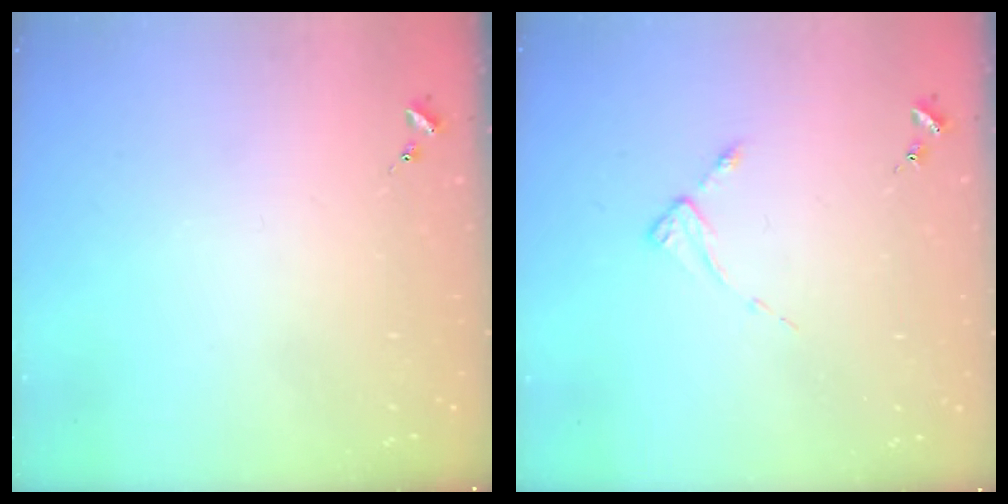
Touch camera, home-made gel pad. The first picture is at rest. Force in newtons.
{"total": 2.6, "press": 2.6, "slide": 0.3}